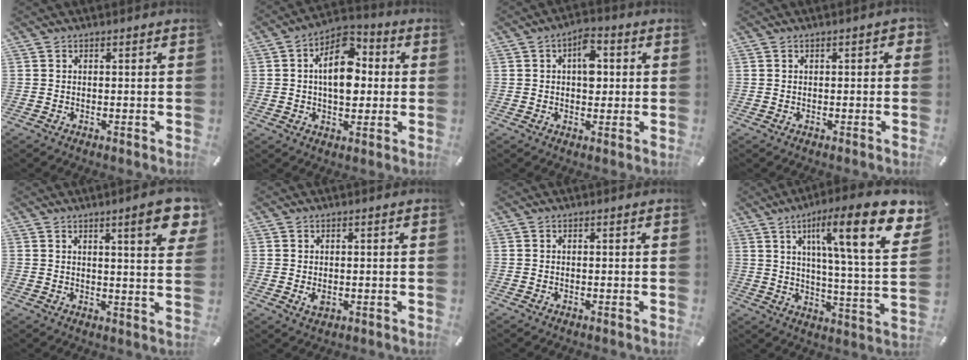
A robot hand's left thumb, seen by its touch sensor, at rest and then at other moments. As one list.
[{"total": 12.8, "force": [1.5, 8.2, 9.7], "torque": [-0.147, -0.006, 0.025]}, {"total": 7.1, "force": [1.2, 4.4, 5.4], "torque": [-0.059, -0.005, 0.011]}, {"total": 1.6, "force": [-0.3, 0.8, 1.3], "torque": [-0.022, 0.005, -0.005]}, {"total": 9.5, "force": [4.9, 1.8, 8.0], "torque": [-0.110, -0.022, 0.073]}, {"total": 2.4, "force": [-0.4, 1.5, 1.8], "torque": [-0.041, -0.001, -0.008]}, {"total": 0.0}, {"total": 20.9, "force": [10.0, 3.9, 17.9], "torque": [-0.272, -0.057, 0.138]}]